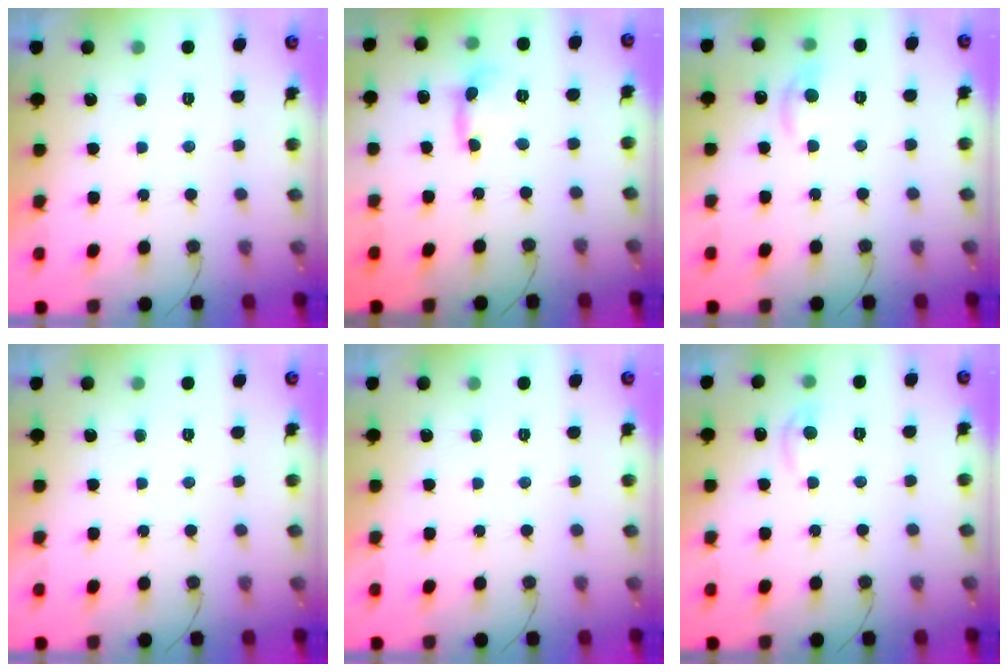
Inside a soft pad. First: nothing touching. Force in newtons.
{"total": 2.7, "press": 2.7, "slide": 0.1}
{"total": 5.7, "press": 5.7, "slide": 0.8}
{"total": 0.0}
{"total": 0.0}
{"total": 5.9, "press": 5.9, "slide": 0.8}